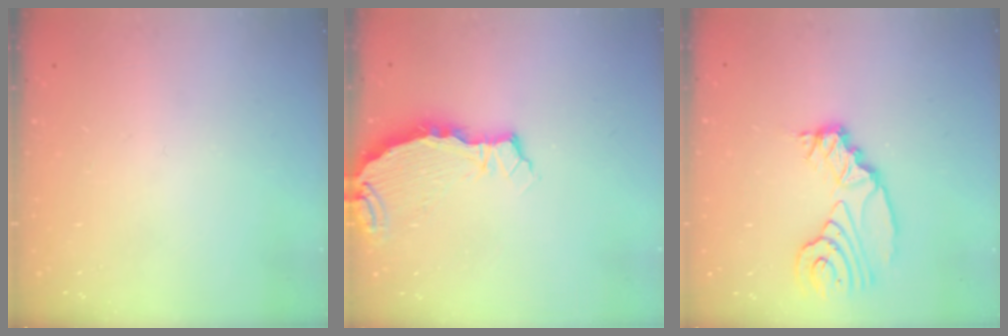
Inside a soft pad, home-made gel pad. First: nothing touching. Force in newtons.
{"total": 5.7, "press": 5.7, "slide": 0.4}
{"total": 11.2, "press": 11.1, "slide": 1.3}